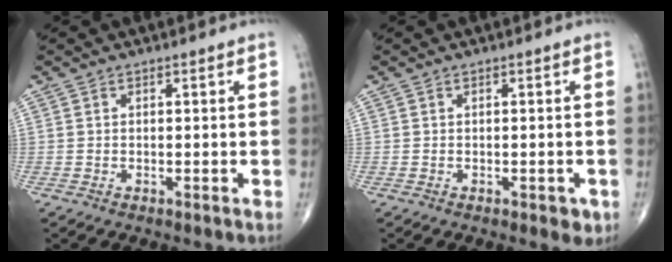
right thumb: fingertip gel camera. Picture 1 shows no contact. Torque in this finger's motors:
{"motor_torque": [0.79, 0.35, 0.02, 0.09, 0.00]}